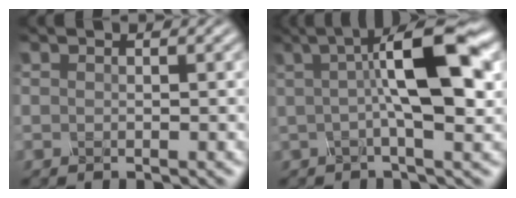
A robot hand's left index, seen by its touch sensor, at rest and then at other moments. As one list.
[{"total": 9.5, "force": [1.8, 2.2, 9.1], "torque": [-0.128, 0.017, 0.023]}]